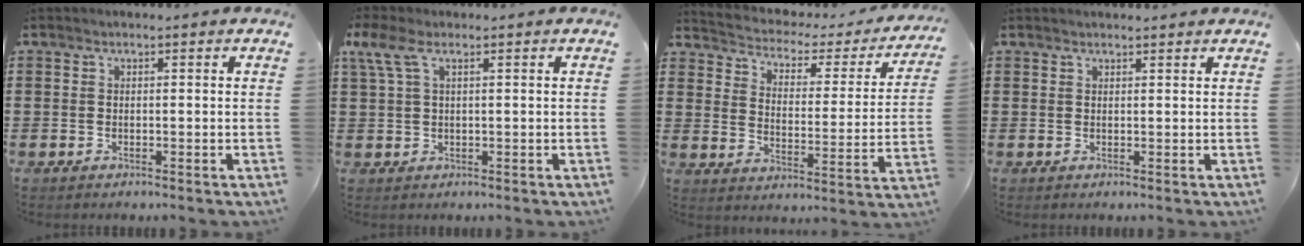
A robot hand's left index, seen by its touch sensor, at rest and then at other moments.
{"total": 3.8, "force": [1.4, 1.4, 3.2], "torque": [-0.082, 0.001, 0.020]}
{"total": 2.2, "force": [1.6, 1.3, 0.7], "torque": [-0.032, -0.020, 0.017]}
{"total": 1.0, "force": [1.0, 0.1, 0.1], "torque": [-0.004, -0.001, 0.019]}